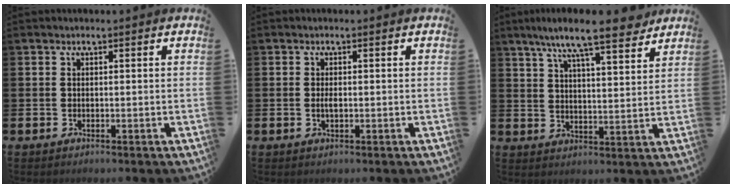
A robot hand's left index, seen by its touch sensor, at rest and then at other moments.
{"total": 1.1, "force": [0.0, 0.4, 1.0], "torque": [-0.018, 0.001, -0.003]}
{"total": 10.0, "force": [8.7, 1.0, 4.8], "torque": [-0.097, -0.042, 0.150]}